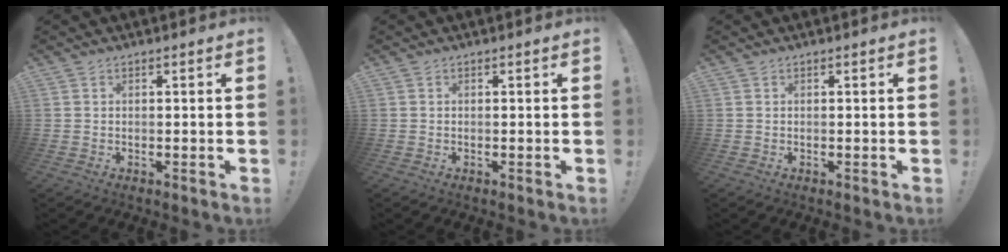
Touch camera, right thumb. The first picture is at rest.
{"total": 0.0}
{"total": 0.0}